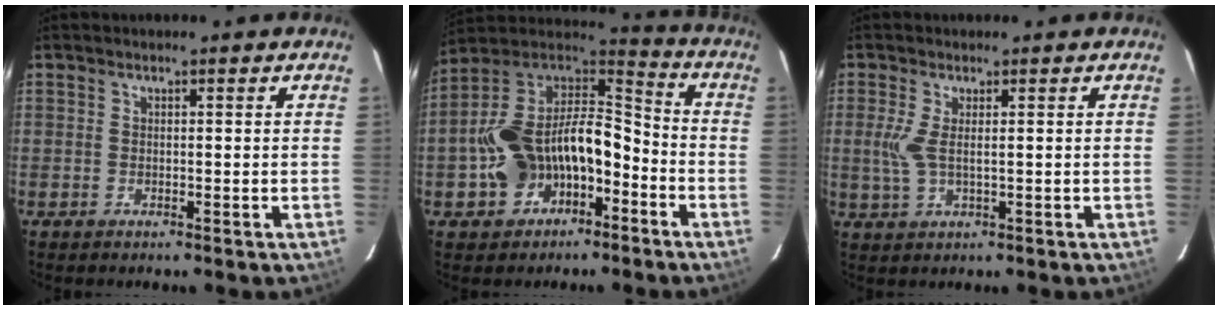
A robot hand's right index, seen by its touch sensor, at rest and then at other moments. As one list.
[{"total": 17.2, "force": [-6.8, 11.5, 10.9], "torque": [-0.235, 0.032, -0.099]}, {"total": 3.9, "force": [0.5, 1.1, 3.8], "torque": [-0.086, -0.003, 0.010]}]